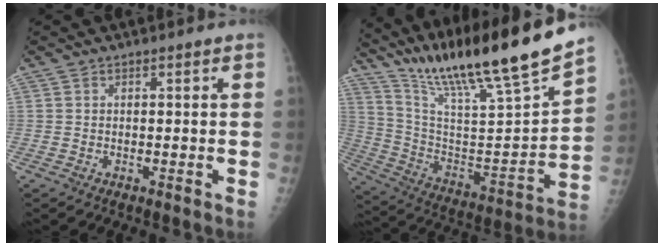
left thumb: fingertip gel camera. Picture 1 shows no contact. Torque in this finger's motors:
{"motor_torque": [1.61, -1.09, 1.42, -1.35, 0.11]}